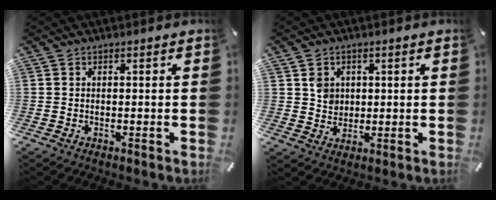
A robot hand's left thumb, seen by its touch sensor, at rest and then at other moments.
{"total": 4.7, "force": [1.2, 4.4, 1.0], "torque": [-0.007, -0.002, 0.020]}